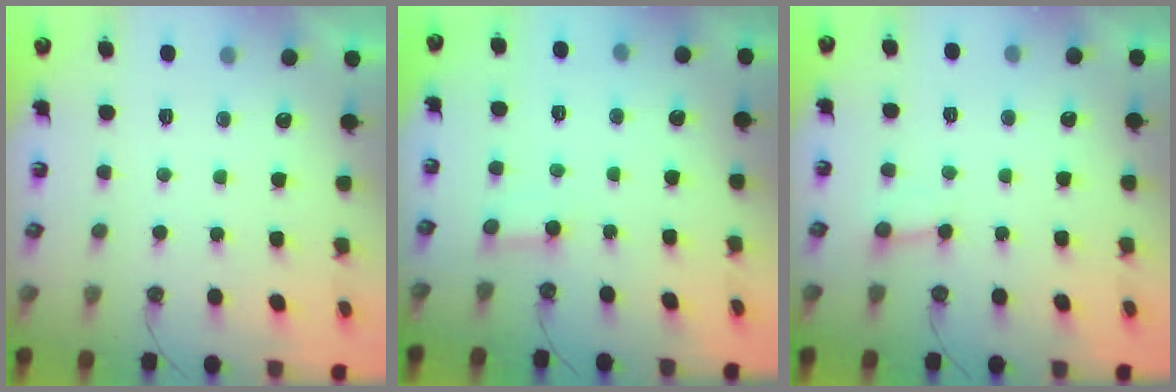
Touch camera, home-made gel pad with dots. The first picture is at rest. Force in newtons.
{"total": 2.4, "press": 2.4, "slide": 0.1}
{"total": 4.1, "press": 4.0, "slide": 0.5}